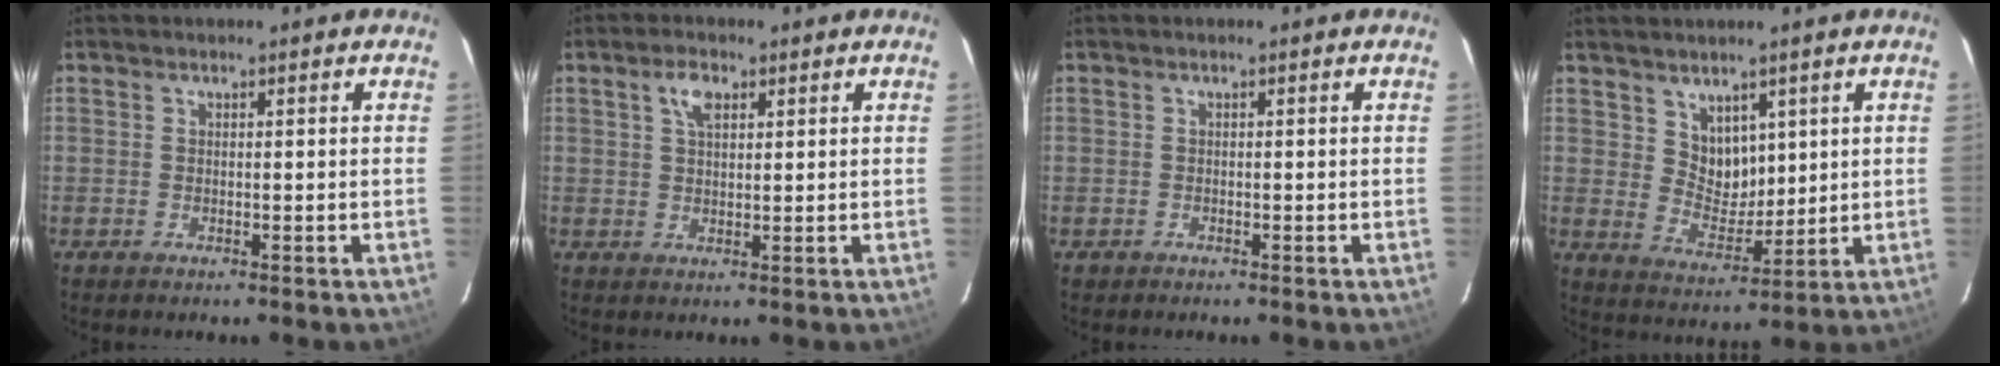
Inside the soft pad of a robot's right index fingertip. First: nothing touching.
{"total": 3.6, "force": [1.7, 1.8, 2.6], "torque": [-0.049, 0.009, 0.031]}
{"total": 0.7, "force": [-0.4, 0.6, -0.1], "torque": [0.000, 0.003, -0.006]}
{"total": 6.3, "force": [3.5, 4.6, 2.6], "torque": [-0.035, 0.002, 0.074]}